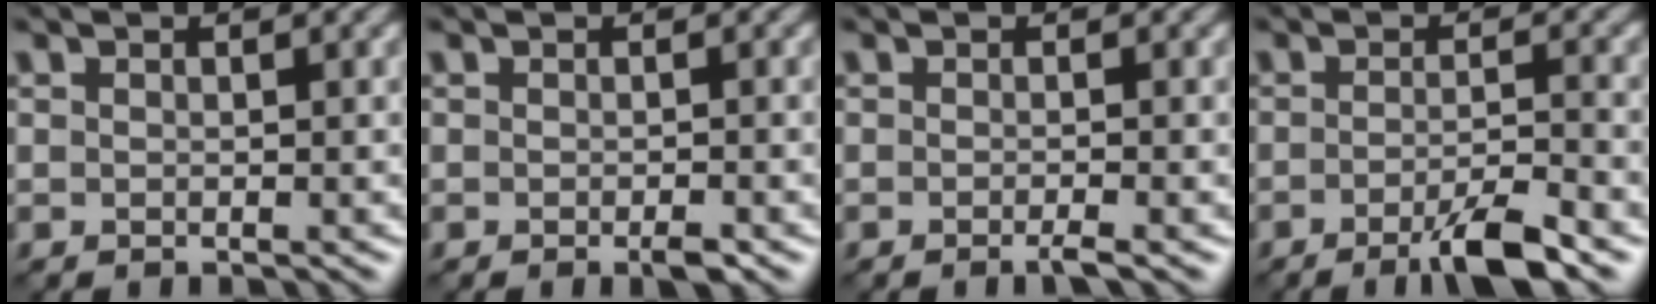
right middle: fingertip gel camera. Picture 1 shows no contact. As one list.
[{"total": 1.3, "force": [-0.7, 0.2, 1.1], "torque": [-0.016, -0.004, -0.012]}, {"total": 1.2, "force": [-0.7, 0.1, 1.0], "torque": [-0.015, -0.003, -0.017]}, {"total": 4.7, "force": [-2.5, 0.8, 3.9], "torque": [-0.063, -0.002, -0.051]}]